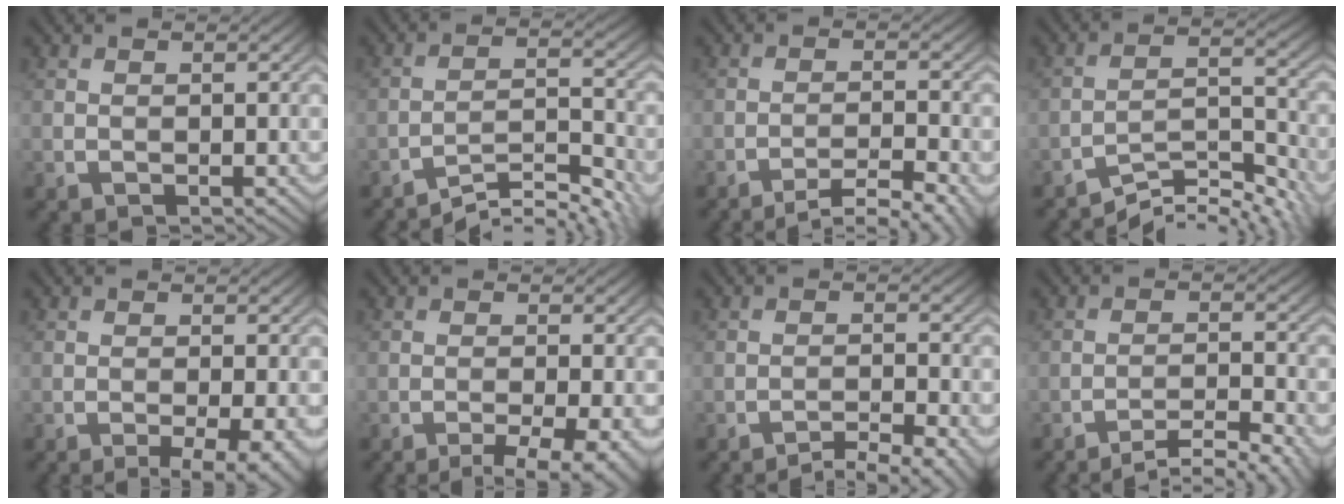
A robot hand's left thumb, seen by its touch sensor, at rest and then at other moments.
{"total": 5.3, "force": [-4.8, 0.1, 2.3], "torque": [-0.041, 0.003, -0.081]}
{"total": 4.7, "force": [-3.7, 0.3, 3.0], "torque": [-0.050, 0.007, -0.055]}
{"total": 6.8, "force": [-6.3, 0.6, 2.5], "torque": [-0.044, 0.001, -0.107]}
{"total": 5.2, "force": [-1.9, 1.4, 4.7], "torque": [-0.072, 0.005, -0.026]}
{"total": 5.9, "force": [-3.1, 1.3, 4.9], "torque": [-0.071, 0.004, -0.042]}
{"total": 4.1, "force": [-3.4, 0.0, 2.2], "torque": [-0.032, 0.008, -0.053]}
{"total": 4.7, "force": [-3.9, 0.1, 2.5], "torque": [-0.041, 0.006, -0.059]}